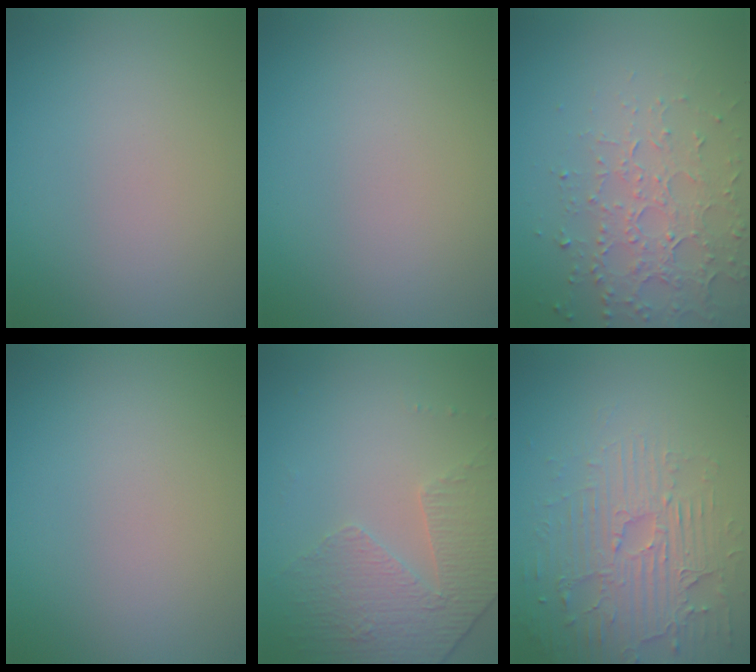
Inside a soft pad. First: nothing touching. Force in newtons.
{"total": 0.0}
{"total": 3.9, "press": 3.0, "slide": 2.5}
{"total": 0.0}
{"total": 4.6, "press": 3.0, "slide": 3.5}
{"total": 4.1, "press": 3.7, "slide": 1.9}